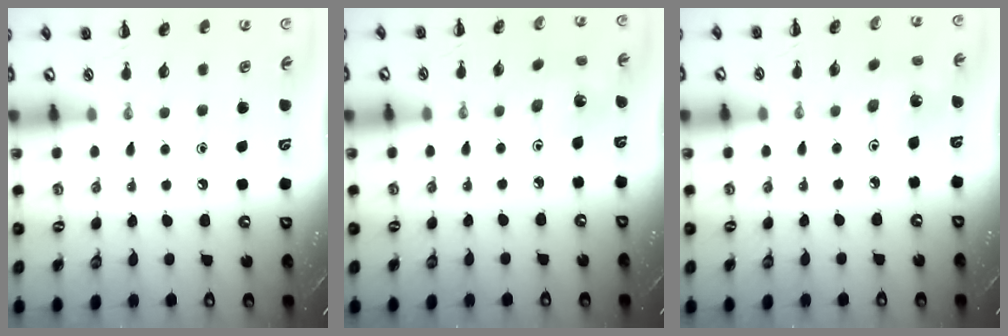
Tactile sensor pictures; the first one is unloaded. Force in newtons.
{"total": 2.3, "press": 2.2, "slide": 0.7}
{"total": 2.3, "press": 2.2, "slide": 0.7}